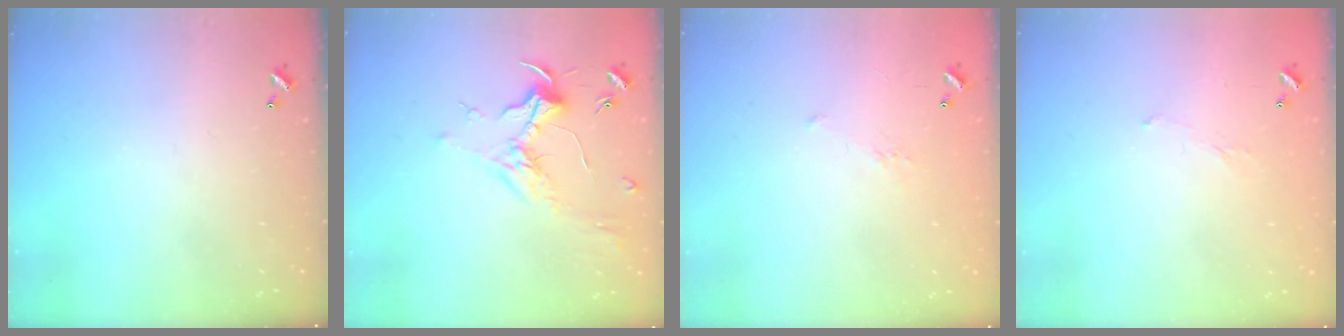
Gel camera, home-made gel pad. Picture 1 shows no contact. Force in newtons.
{"total": 1.8, "press": 1.6, "slide": 0.7}
{"total": 5.5, "press": 5.4, "slide": 0.9}
{"total": 5.4, "press": 5.4, "slide": 0.8}